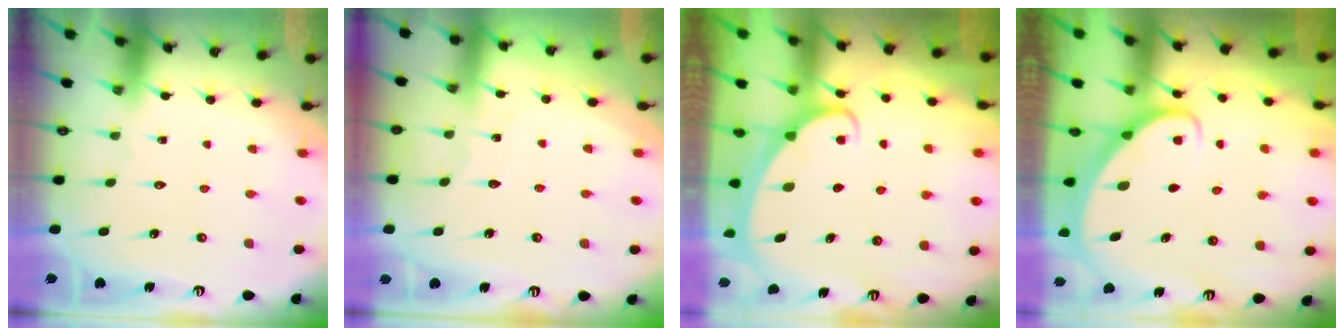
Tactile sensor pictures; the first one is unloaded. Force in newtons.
{"total": 3.9, "press": 3.8, "slide": 0.5}
{"total": 2.0, "press": 2.0, "slide": 0.2}
{"total": 2.2, "press": 2.2, "slide": 0.2}